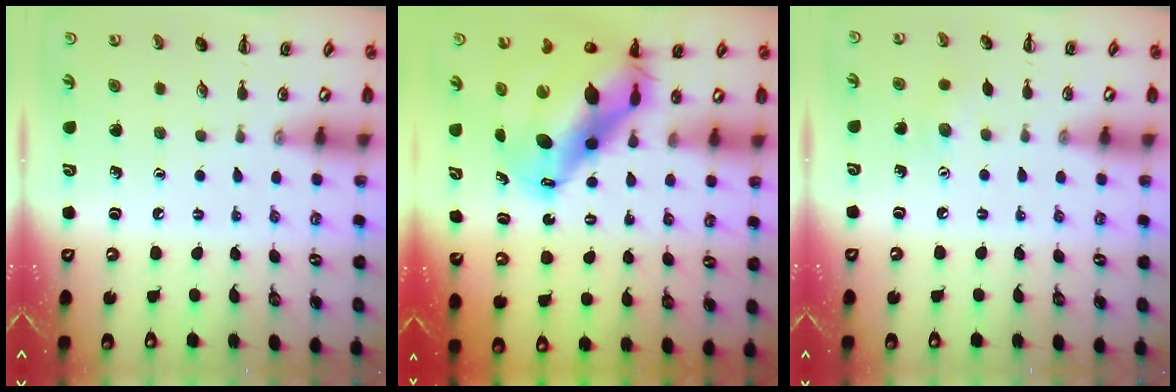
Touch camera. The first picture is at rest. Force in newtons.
{"total": 15.6, "press": 15.1, "slide": 4.0}
{"total": 3.9, "press": 3.8, "slide": 0.9}